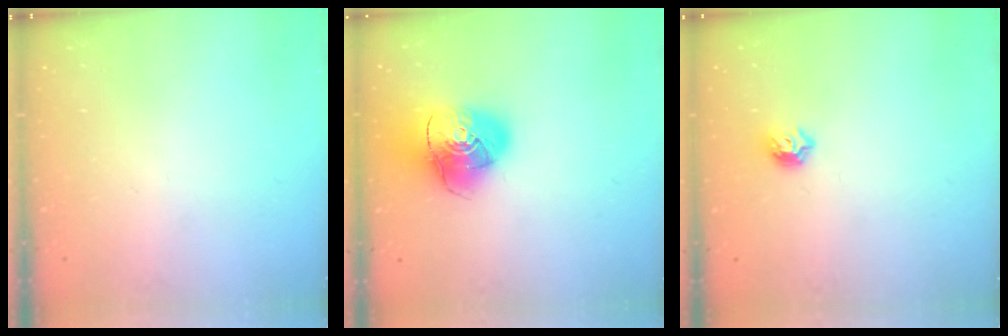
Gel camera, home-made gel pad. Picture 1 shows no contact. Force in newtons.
{"total": 15.6, "press": 15.4, "slide": 2.4}
{"total": 6.0, "press": 5.9, "slide": 0.8}